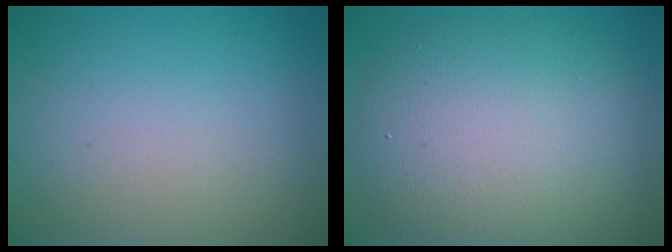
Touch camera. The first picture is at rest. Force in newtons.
{"total": 9.6, "press": 9.6, "slide": 0.5}